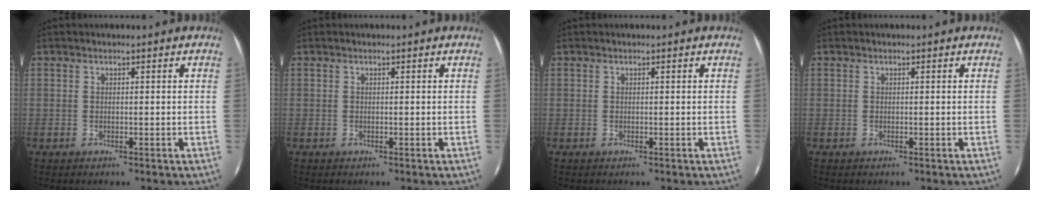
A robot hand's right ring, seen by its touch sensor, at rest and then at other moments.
{"total": 0.0}
{"total": 0.0}
{"total": 0.0}